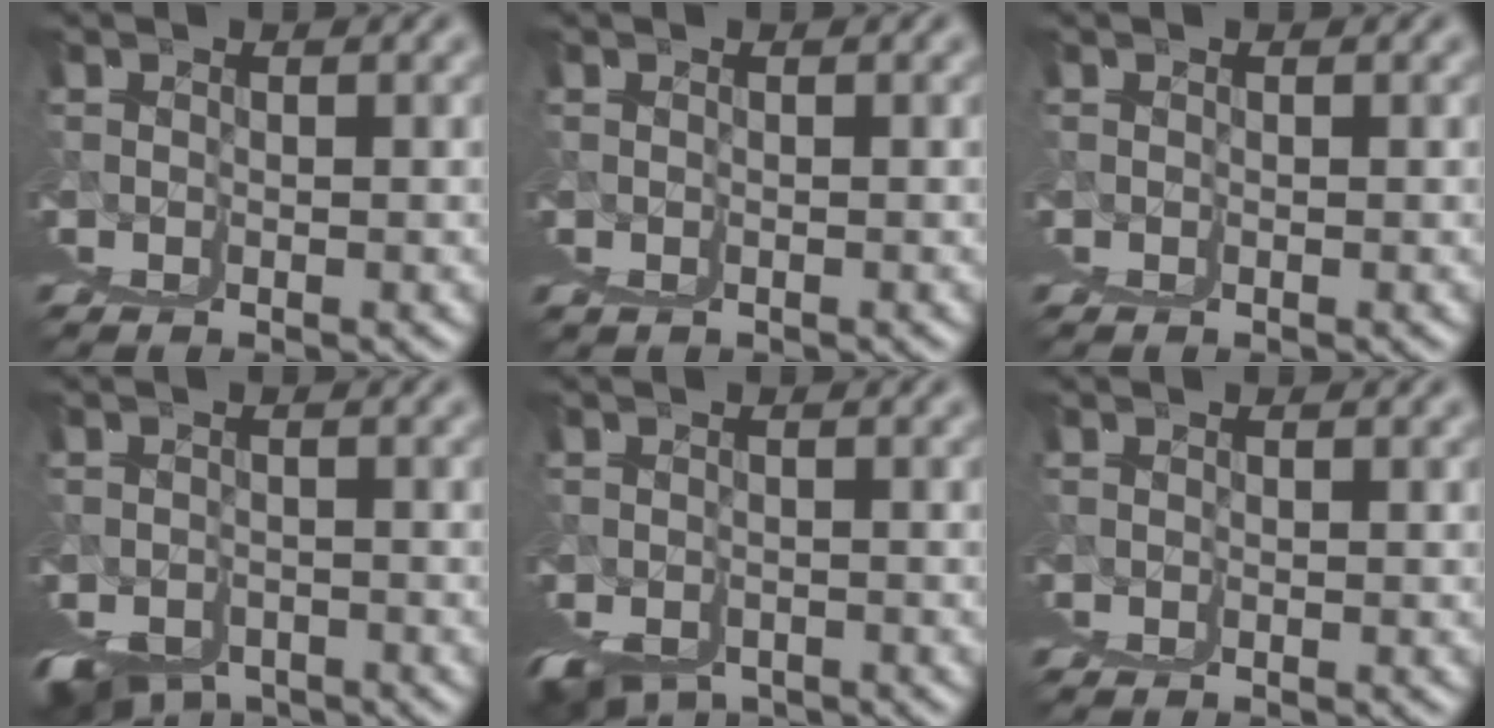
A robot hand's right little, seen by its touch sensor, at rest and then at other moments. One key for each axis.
{"total": 0.8, "fx": 0.0, "fy": -0.6, "fz": -0.6, "tx": 0.010, "ty": -0.002, "tz": 0.001}
{"total": 1.0, "fx": 0.3, "fy": -0.7, "fz": -0.6, "tx": 0.014, "ty": 0.003, "tz": 0.003}
{"total": 3.5, "fx": -3.0, "fy": -0.3, "fz": 1.8, "tx": -0.018, "ty": -0.040, "tz": -0.023}
{"total": 2.5, "fx": -2.3, "fy": -0.2, "fz": 0.9, "tx": -0.006, "ty": -0.032, "tz": -0.017}
{"total": 0.0}